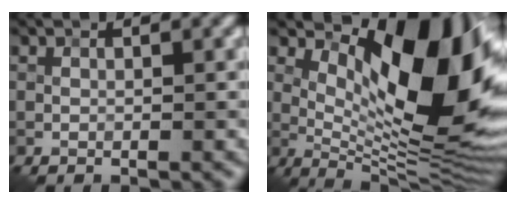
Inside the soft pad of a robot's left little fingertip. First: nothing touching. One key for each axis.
{"total": 13.8, "fx": 3.5, "fy": 5.5, "fz": 12.2, "tx": -0.172, "ty": -0.003, "tz": 0.058}